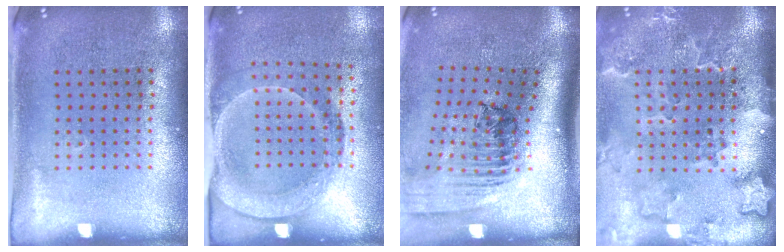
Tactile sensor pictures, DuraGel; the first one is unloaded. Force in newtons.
{"total": 1.7, "press": 1.4, "slide": 1.1}
{"total": 2.5, "press": 1.8, "slide": 1.7}
{"total": 2.9, "press": 2.3, "slide": 1.8}